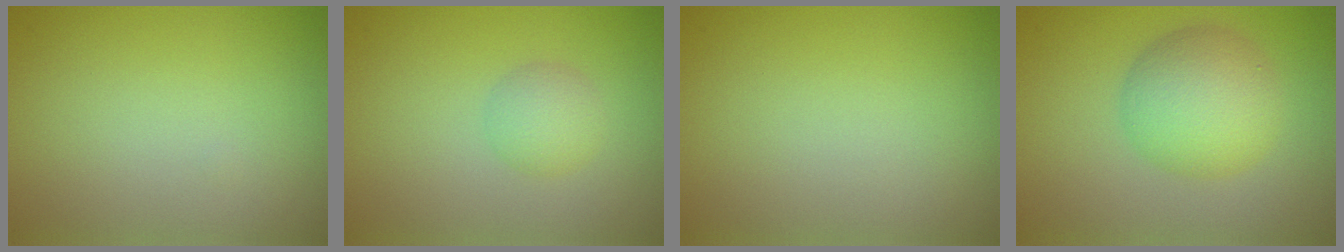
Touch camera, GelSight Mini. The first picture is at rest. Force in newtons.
{"total": 1.9, "press": 1.9, "slide": 0.0}
{"total": 0.0}
{"total": 5.3, "press": 5.3, "slide": 0.1}